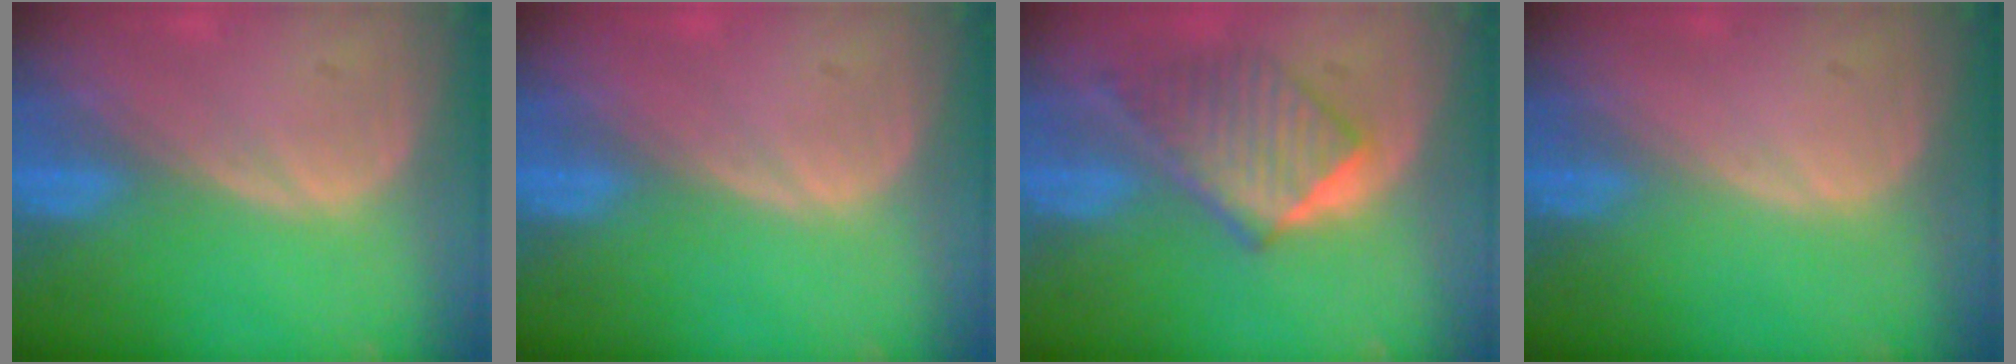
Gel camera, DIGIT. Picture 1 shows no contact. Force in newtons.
{"total": 0.0}
{"total": 6.9, "press": 6.9, "slide": 0.2}
{"total": 0.0}